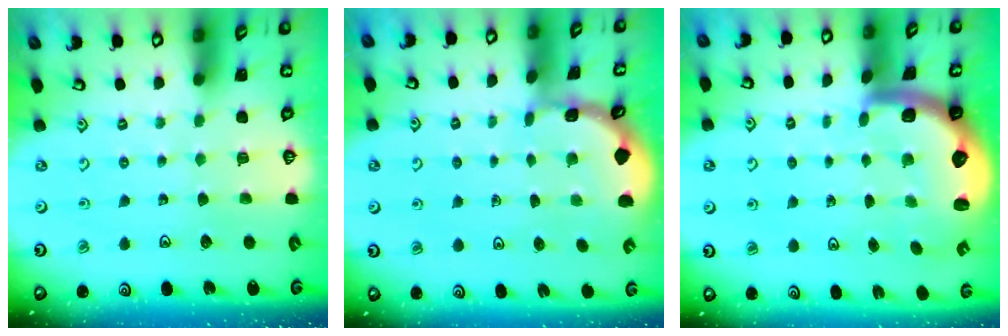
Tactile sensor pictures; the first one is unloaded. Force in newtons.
{"total": 1.1, "press": 1.0, "slide": 0.1}
{"total": 2.9, "press": 2.6, "slide": 1.4}